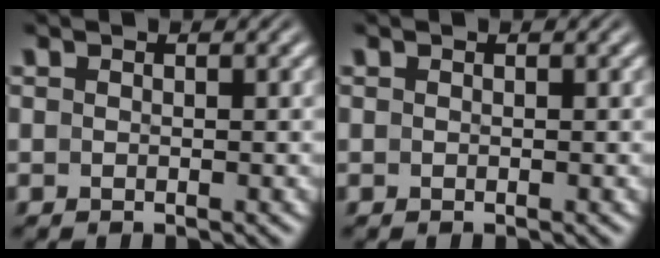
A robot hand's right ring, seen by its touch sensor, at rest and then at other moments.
{"total": 0.0}